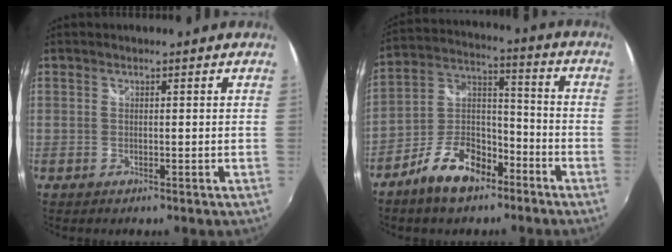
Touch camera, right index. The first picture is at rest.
{"total": 12.7, "force": [-8.3, 6.4, 7.2], "torque": [-0.141, 0.029, -0.146]}